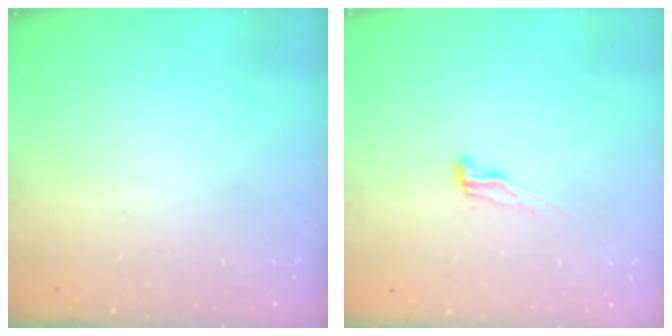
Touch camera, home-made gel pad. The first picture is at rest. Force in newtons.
{"total": 6.5, "press": 6.5, "slide": 0.7}